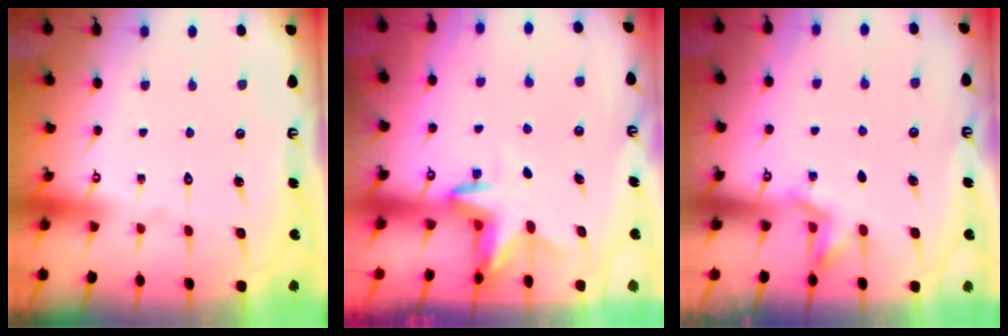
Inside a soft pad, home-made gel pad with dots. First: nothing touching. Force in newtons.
{"total": 3.4, "press": 3.4, "slide": 0.3}
{"total": 3.6, "press": 3.1, "slide": 1.7}